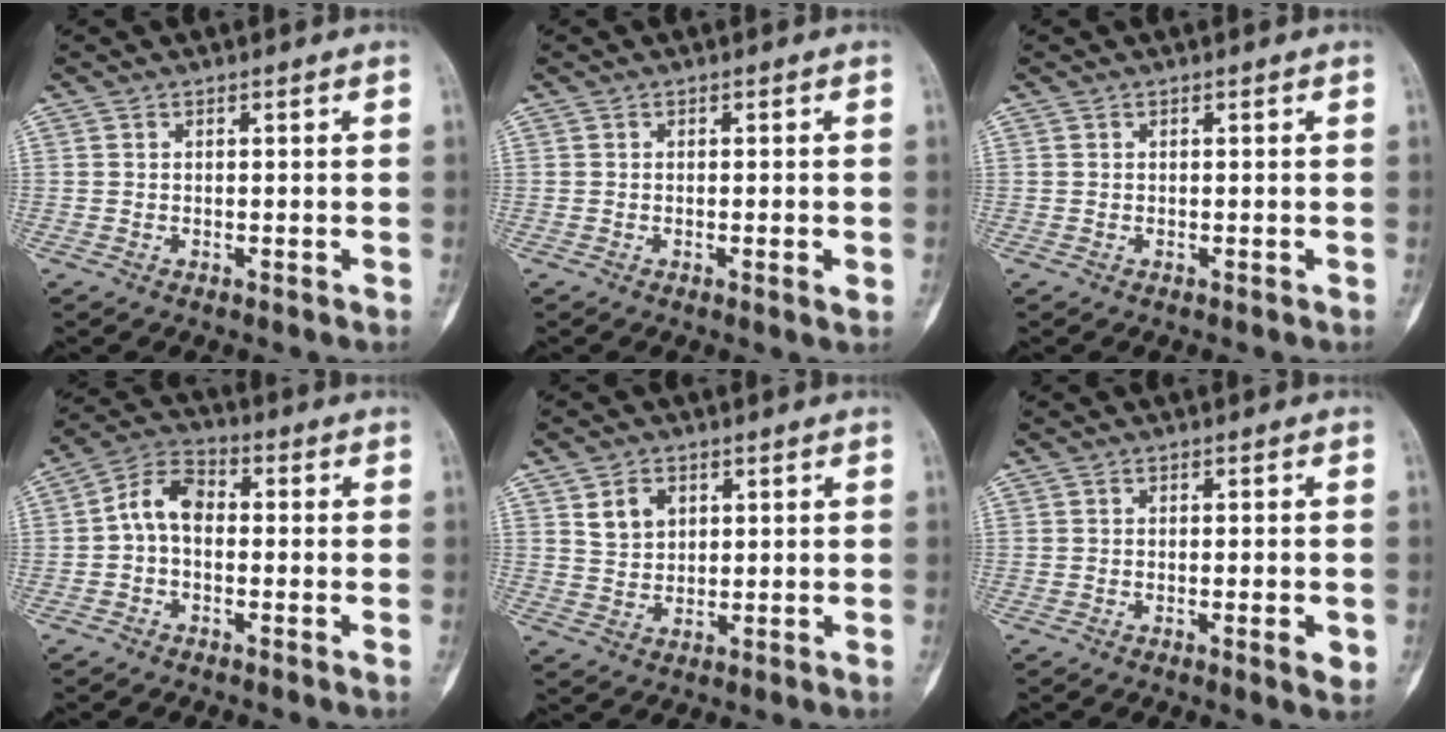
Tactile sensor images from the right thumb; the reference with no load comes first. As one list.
[{"total": 1.7, "force": [-0.3, 0.4, 1.6], "torque": [-0.024, -0.003, -0.003]}, {"total": 0.0}, {"total": 6.0, "force": [-0.2, 4.6, 3.9], "torque": [-0.067, 0.027, -0.020]}, {"total": 4.4, "force": [2.3, 3.7, 0.7], "torque": [-0.001, -0.010, 0.045]}, {"total": 3.0, "force": [-0.7, 0.7, 2.8], "torque": [-0.038, -0.004, -0.006]}]